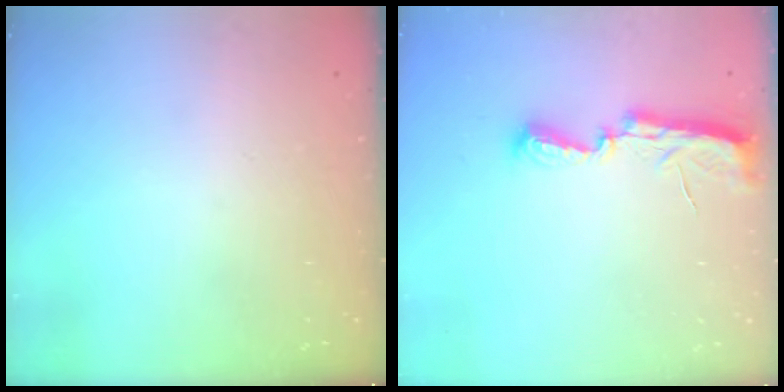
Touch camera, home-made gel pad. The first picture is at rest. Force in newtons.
{"total": 7.4, "press": 7.3, "slide": 0.6}